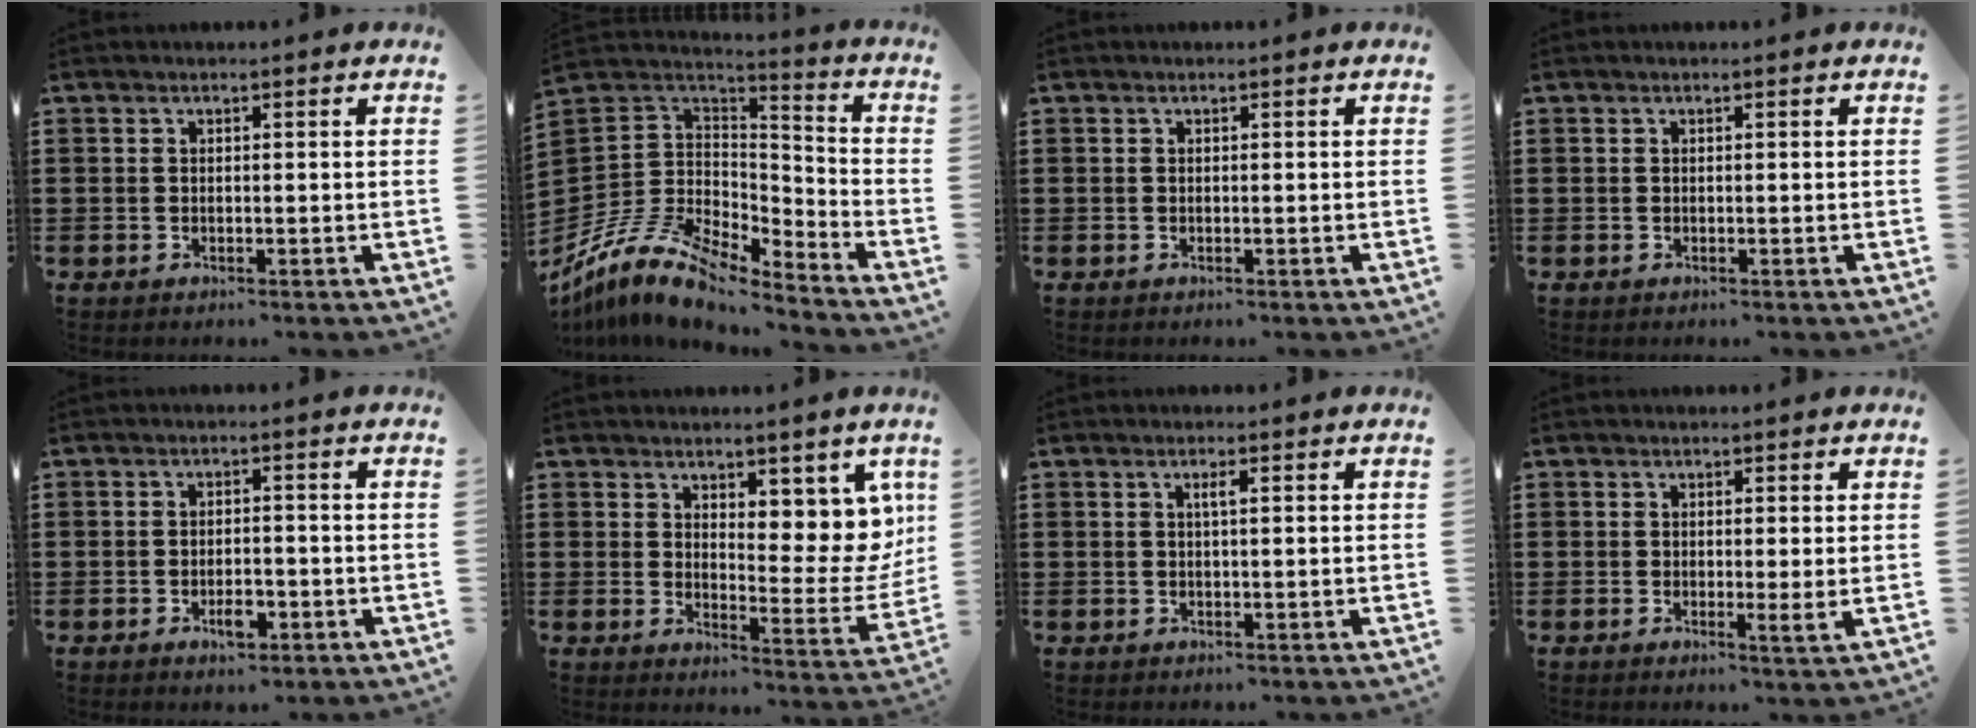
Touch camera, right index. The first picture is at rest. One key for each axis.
{"total": 11.0, "fx": -8.4, "fy": 4.5, "fz": 5.4, "tx": -0.137, "ty": 0.012, "tz": -0.172}
{"total": 0.0}
{"total": 0.0}
{"total": 3.2, "fx": -1.5, "fy": 1.3, "fz": 2.5, "tx": -0.043, "ty": 0.004, "tz": -0.027}
{"total": 7.4, "fx": 5.1, "fy": 3.8, "fz": 3.8, "tx": -0.045, "ty": -0.041, "tz": 0.090}
{"total": 1.2, "fx": 0.4, "fy": 0.1, "fz": 1.1, "tx": -0.022, "ty": 0.001, "tz": 0.006}
{"total": 1.6, "fx": 0.3, "fy": 0.2, "fz": 1.6, "tx": -0.032, "ty": -0.002, "tz": 0.005}